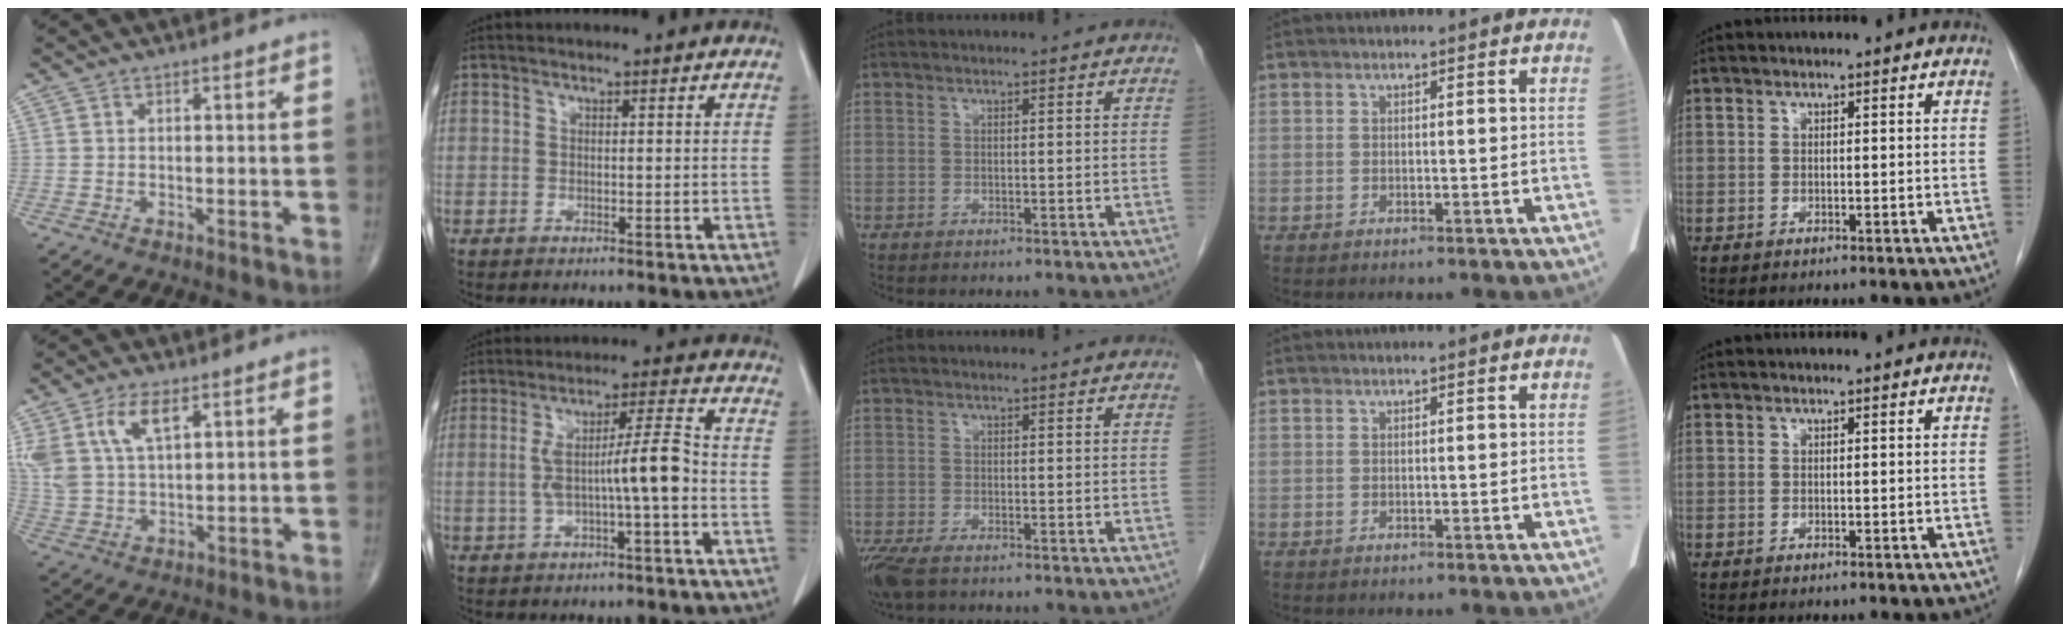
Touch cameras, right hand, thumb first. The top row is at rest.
{"thumb": {"total": 10.0, "force": [4.8, 4.8, 7.4], "torque": [-0.158, -0.008, 0.102]}, "index": {"total": 8.0, "force": [-1.4, 0.1, 7.8], "torque": [-0.142, 0.021, -0.021]}, "middle": {"total": 4.3, "force": [-3.0, 1.4, 2.8], "torque": [-0.060, -0.014, -0.053]}}